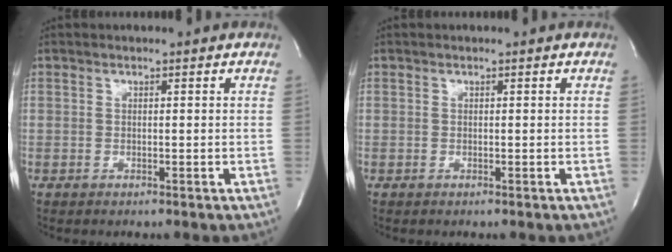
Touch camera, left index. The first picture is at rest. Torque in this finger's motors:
{"motor_torque": [0.00, 0.00, 0.00, -0.01]}